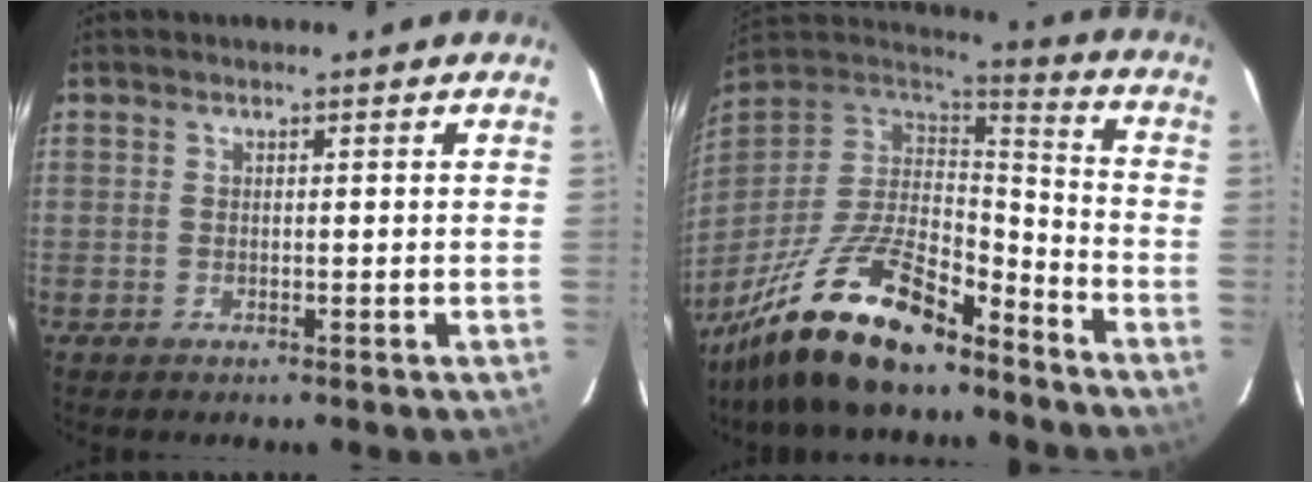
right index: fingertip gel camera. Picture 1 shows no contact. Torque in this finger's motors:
{"motor_torque": [1.12, -1.02, 1.05, 0.21]}